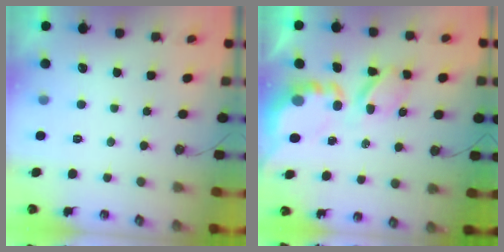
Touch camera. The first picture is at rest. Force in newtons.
{"total": 8.5, "press": 8.4, "slide": 0.7}